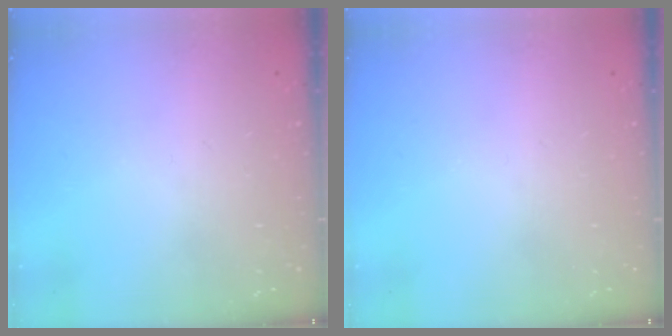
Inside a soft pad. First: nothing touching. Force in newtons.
{"total": 0.0}